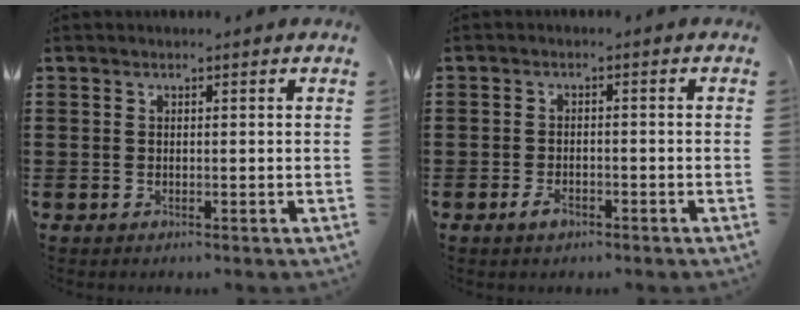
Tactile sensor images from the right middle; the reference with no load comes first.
{"total": 3.1, "force": [-1.7, 1.3, 2.2], "torque": [-0.045, -0.001, -0.033]}